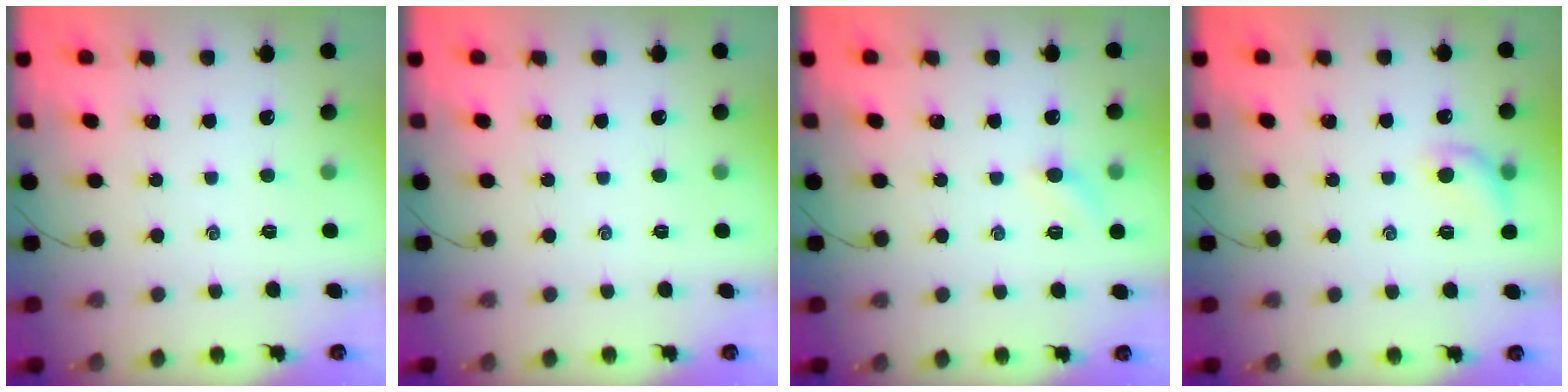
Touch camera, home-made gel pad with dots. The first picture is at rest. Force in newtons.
{"total": 0.0}
{"total": 4.9, "press": 4.8, "slide": 1.2}
{"total": 8.4, "press": 8.2, "slide": 1.7}